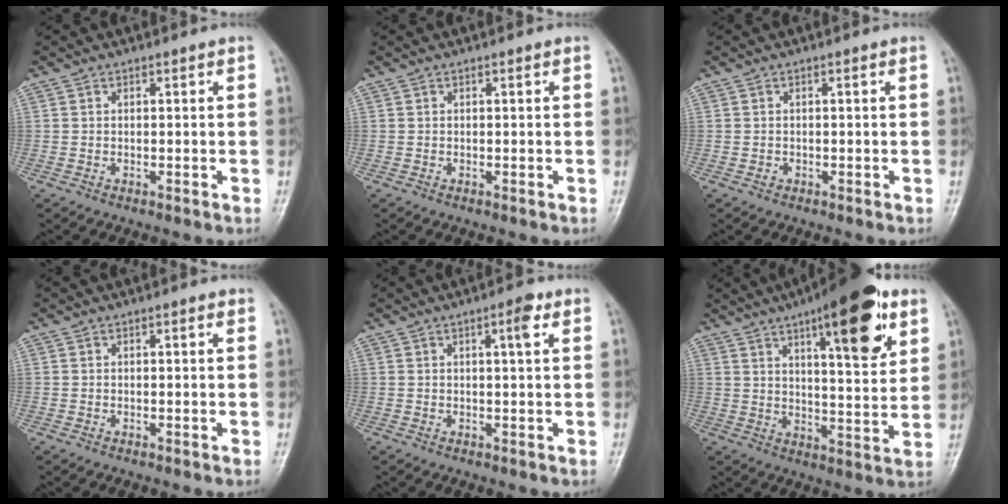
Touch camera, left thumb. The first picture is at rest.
{"total": 0.0}
{"total": 0.6, "force": [-0.2, 0.5, 0.2], "torque": [-0.002, 0.006, -0.004]}
{"total": 0.8, "force": [0.4, 0.2, 0.7], "torque": [-0.013, 0.001, 0.003]}
{"total": 3.3, "force": [1.4, 0.6, 2.9], "torque": [-0.043, -0.002, 0.019]}
{"total": 18.4, "force": [9.5, 5.4, 14.8], "torque": [-0.184, -0.036, 0.138]}